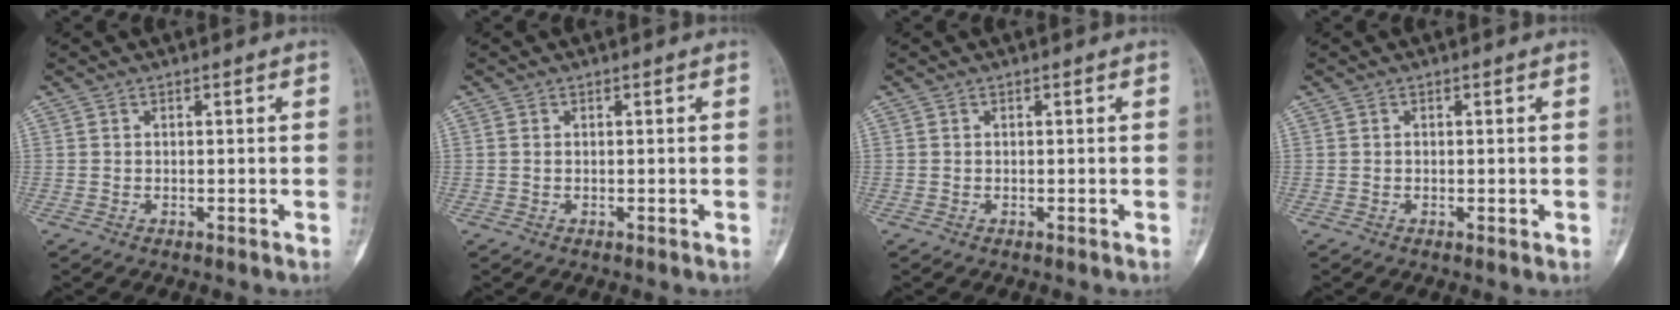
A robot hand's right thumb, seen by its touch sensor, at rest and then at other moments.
{"total": 0.0}
{"total": 0.0}
{"total": 0.8, "force": [-0.1, 0.4, 0.7], "torque": [-0.010, -0.002, -0.002]}